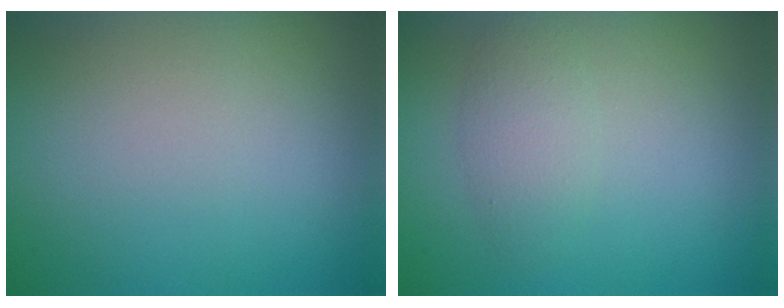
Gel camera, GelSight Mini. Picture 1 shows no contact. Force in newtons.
{"total": 2.4, "press": 2.4, "slide": 0.0}